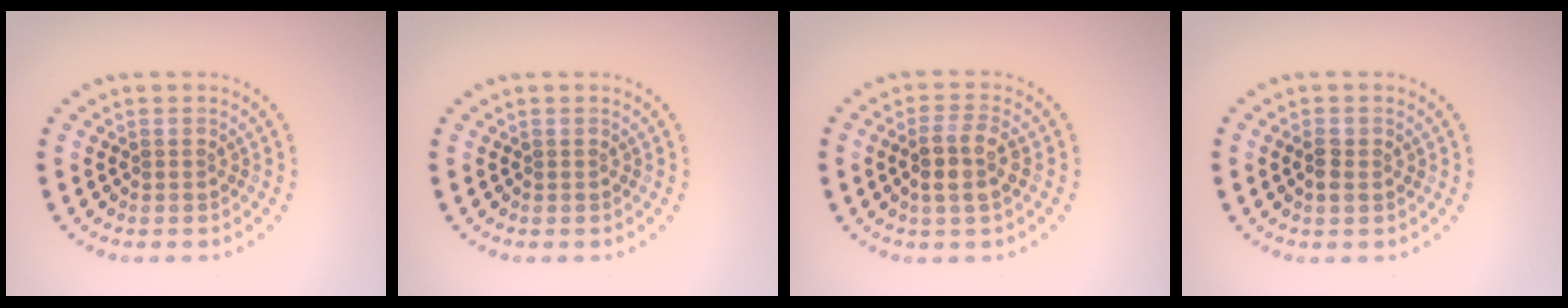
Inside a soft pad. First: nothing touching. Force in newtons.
{"total": 0.0}
{"total": 2.9, "press": 2.6, "slide": 1.2}
{"total": 1.5, "press": 1.5, "slide": 0.3}